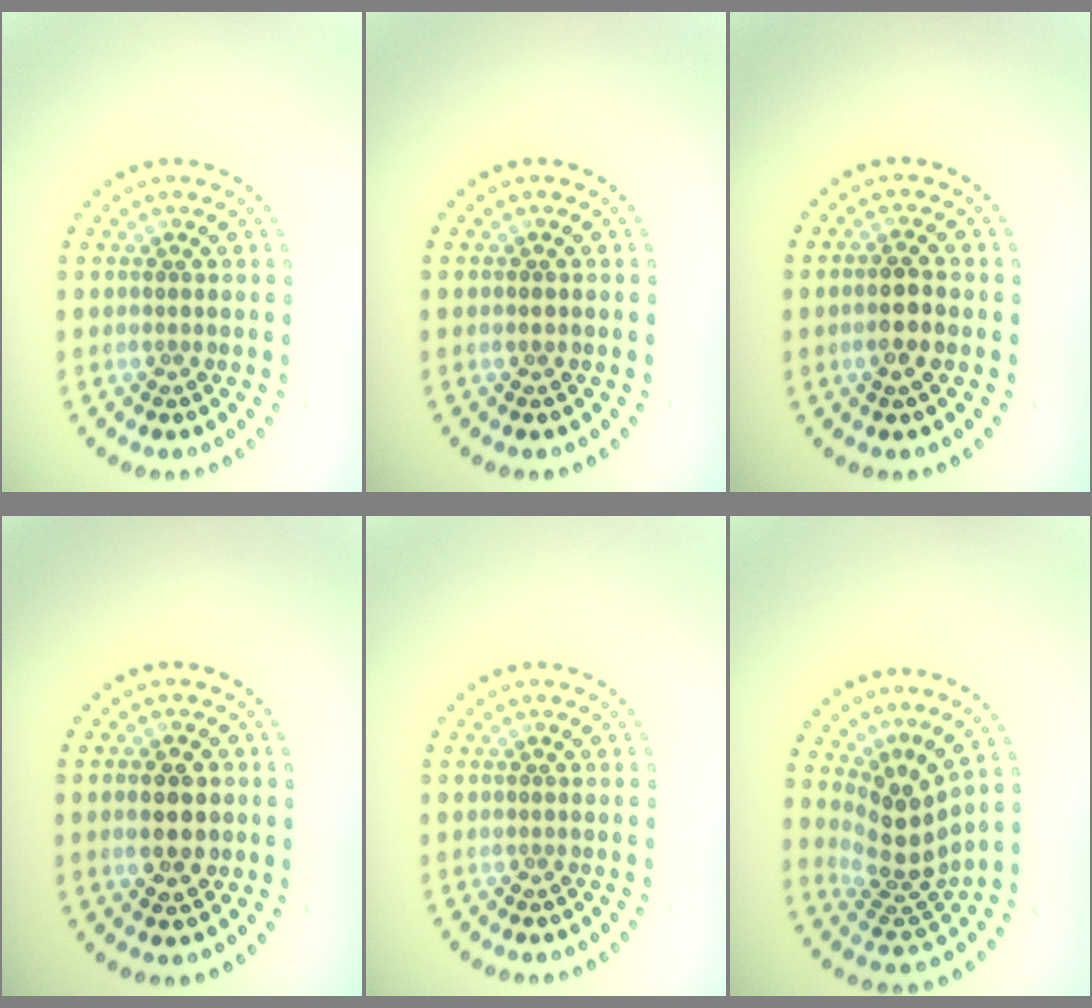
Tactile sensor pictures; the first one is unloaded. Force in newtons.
{"total": 0.7, "press": 0.7, "slide": 0.2}
{"total": 2.3, "press": 2.2, "slide": 0.5}
{"total": 4.2, "press": 4.2, "slide": 0.1}
{"total": 0.0}
{"total": 4.1, "press": 2.9, "slide": 2.9}